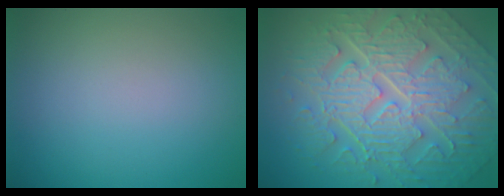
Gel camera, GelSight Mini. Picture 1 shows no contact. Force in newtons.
{"total": 10.4, "press": 7.1, "slide": 7.6}